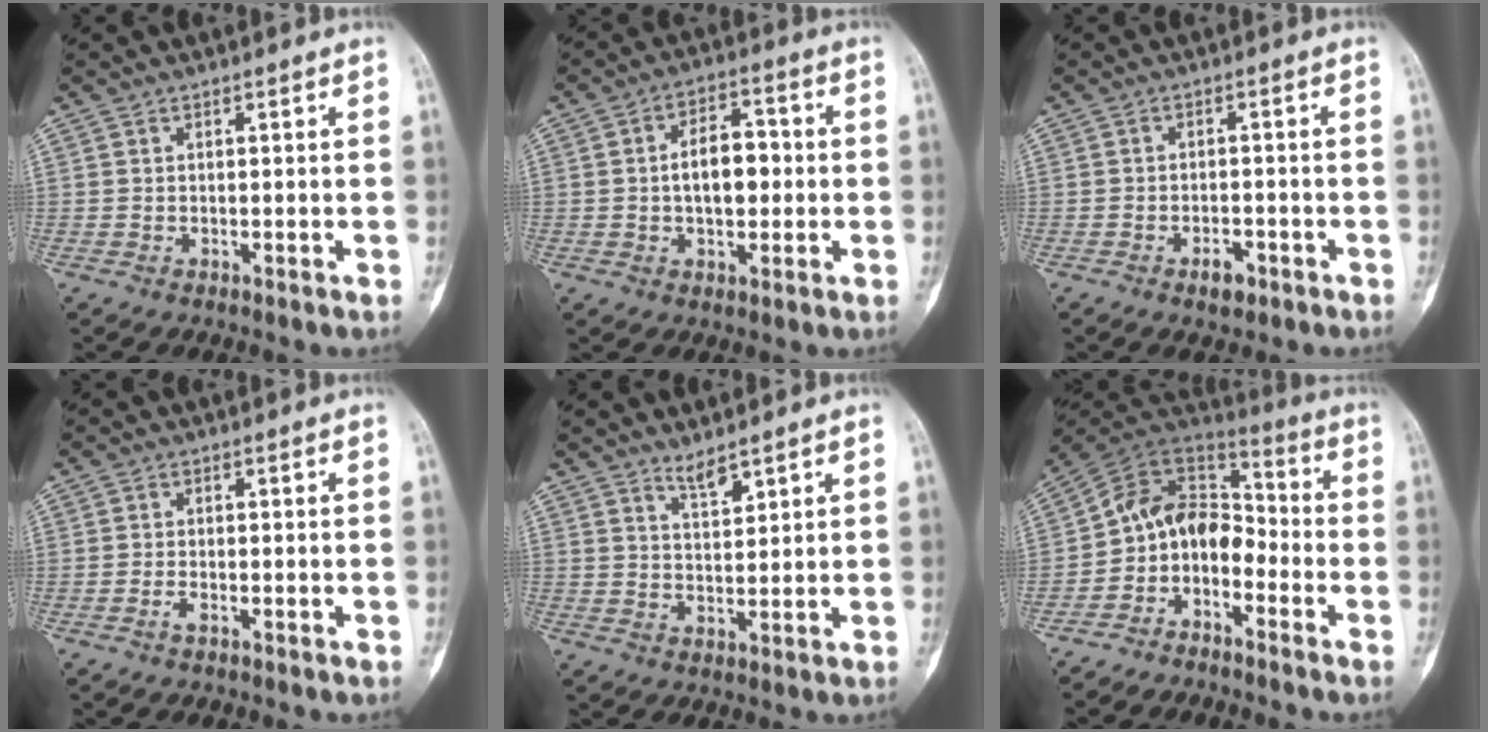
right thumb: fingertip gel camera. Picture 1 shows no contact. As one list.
[{"total": 8.9, "force": [0.0, 5.3, 7.2], "torque": [-0.092, 0.020, -0.005]}, {"total": 3.1, "force": [-1.9, 1.6, 1.9], "torque": [-0.022, 0.011, -0.026]}, {"total": 1.2, "force": [-0.8, 0.4, 0.8], "torque": [-0.018, 0.005, -0.016]}, {"total": 2.9, "force": [2.6, 0.6, 1.4], "torque": [-0.016, -0.025, 0.051]}, {"total": 10.8, "force": [-4.6, 7.7, 6.0], "torque": [-0.067, 0.096, -0.100]}]